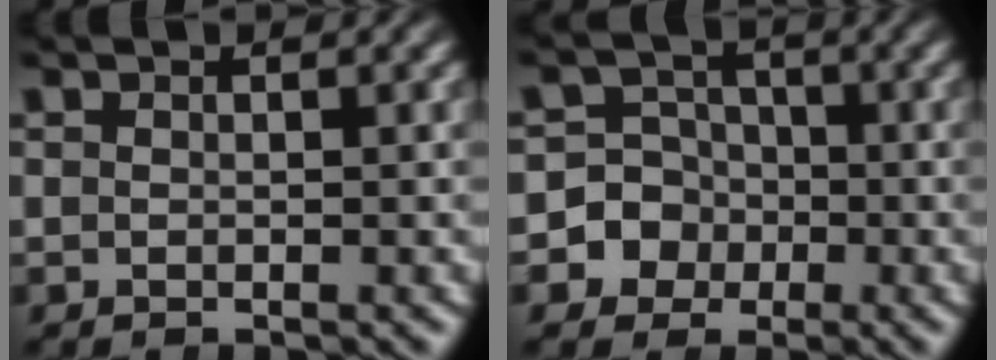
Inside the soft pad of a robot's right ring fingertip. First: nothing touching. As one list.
[{"total": 8.6, "force": [-2.1, 8.1, 2.0], "torque": [-0.079, -0.031, -0.039]}]